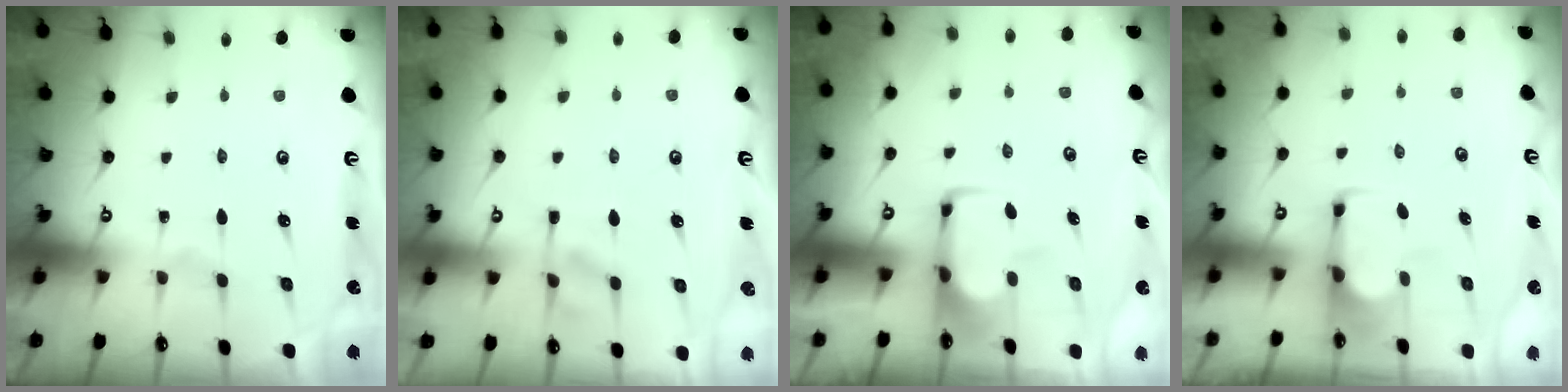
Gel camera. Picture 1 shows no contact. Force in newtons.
{"total": 2.0, "press": 1.5, "slide": 1.3}
{"total": 2.0, "press": 1.9, "slide": 0.4}
{"total": 1.9, "press": 1.8, "slide": 0.7}